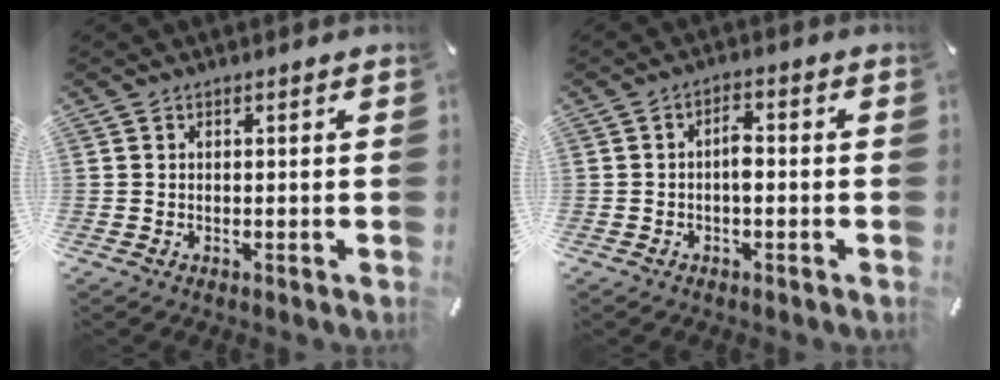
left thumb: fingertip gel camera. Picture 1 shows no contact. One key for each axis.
{"total": 3.5, "fx": -0.6, "fy": 1.7, "fz": 3.0, "tx": -0.056, "ty": 0.011, "tz": -0.012}